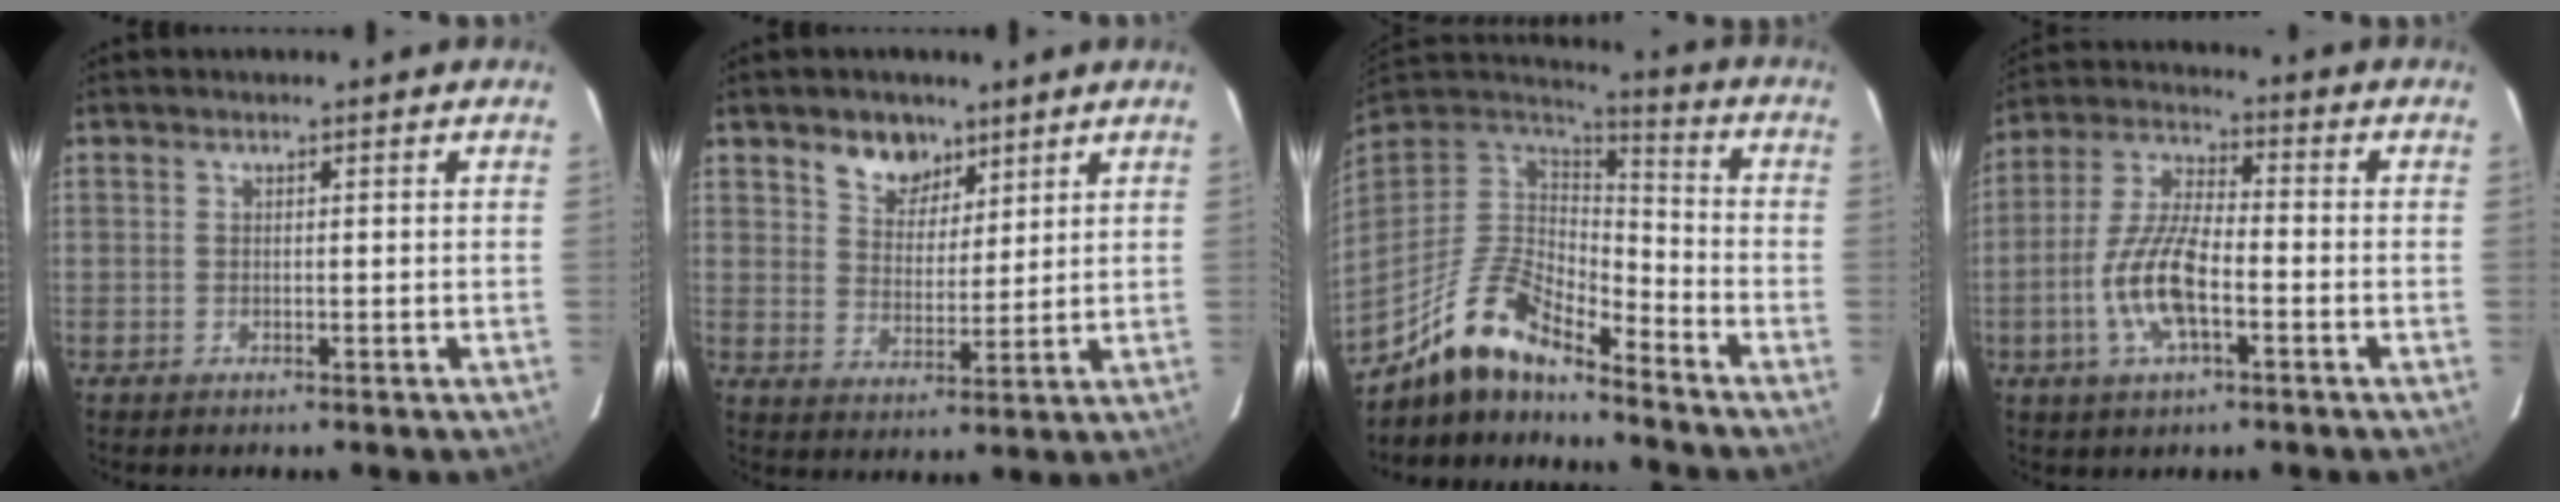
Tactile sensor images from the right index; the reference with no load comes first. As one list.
[{"total": 6.9, "force": [4.7, 4.5, 2.4], "torque": [-0.036, 0.007, 0.087]}, {"total": 14.9, "force": [-11.9, 4.2, 7.8], "torque": [-0.165, -0.002, -0.234]}, {"total": 11.9, "force": [-3.8, 4.3, 10.4], "torque": [-0.220, 0.002, -0.076]}]